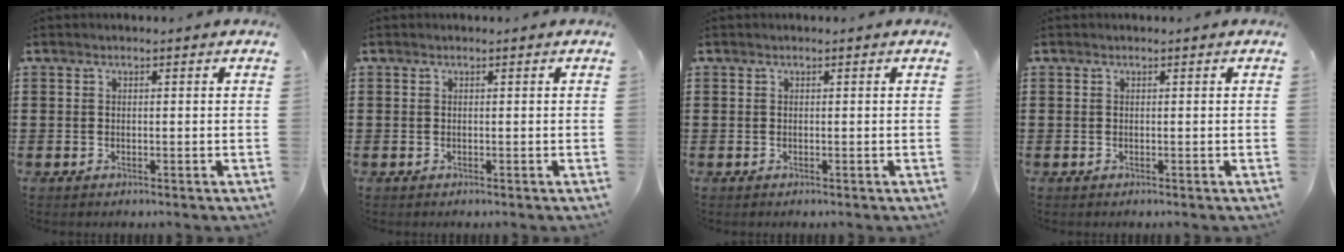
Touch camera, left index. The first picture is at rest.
{"total": 0.0}
{"total": 0.0}
{"total": 0.0}